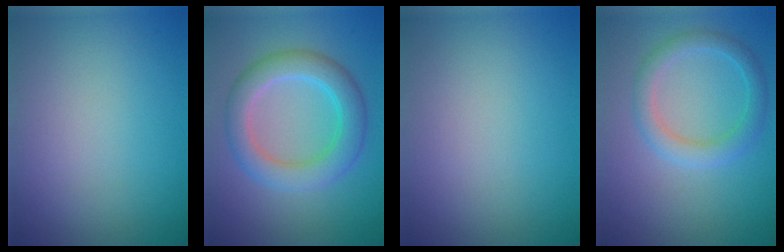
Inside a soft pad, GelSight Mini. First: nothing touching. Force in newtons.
{"total": 4.9, "press": 4.9, "slide": 0.2}
{"total": 0.0}
{"total": 2.8, "press": 2.8, "slide": 0.1}